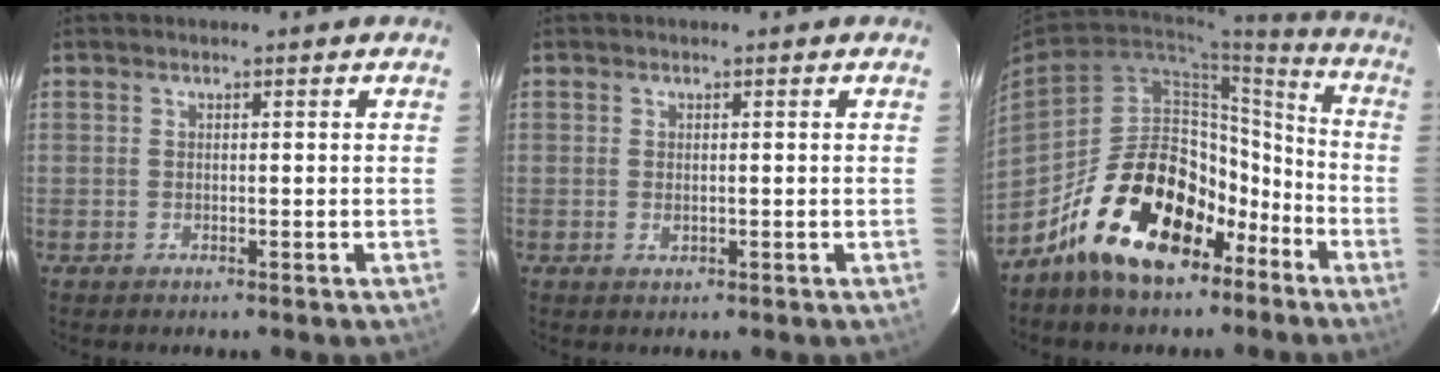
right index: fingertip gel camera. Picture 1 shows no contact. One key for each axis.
{"total": 1.0, "fx": -0.1, "fy": 0.7, "fz": 0.7, "tx": -0.013, "ty": 0.001, "tz": -0.001}
{"total": 21.4, "fx": -13.6, "fy": 11.3, "fz": 12.2, "tx": -0.209, "ty": 0.044, "tz": -0.204}